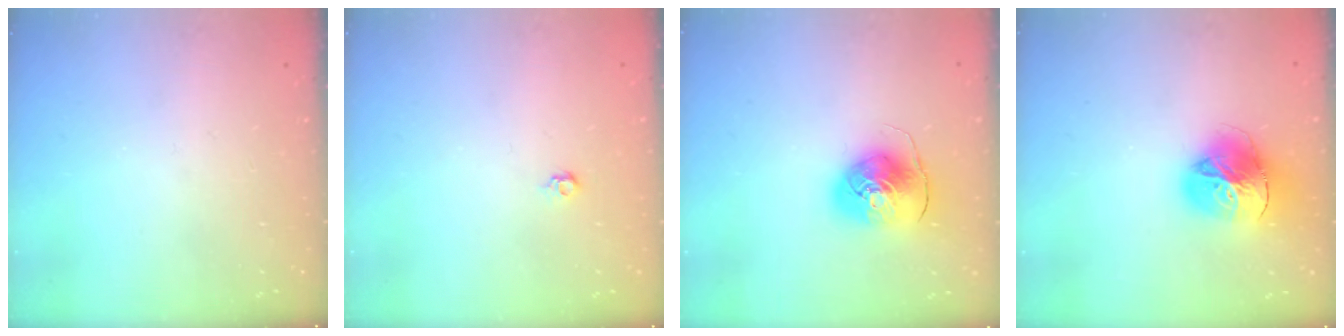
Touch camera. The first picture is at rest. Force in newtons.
{"total": 3.9, "press": 3.8, "slide": 0.8}
{"total": 9.7, "press": 9.6, "slide": 1.3}
{"total": 18.2, "press": 18.1, "slide": 2.0}